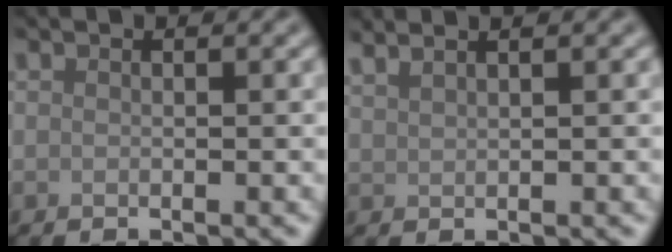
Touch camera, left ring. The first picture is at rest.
{"total": 2.6, "force": [2.1, 0.8, 1.3], "torque": [-0.010, 0.012, 0.017]}